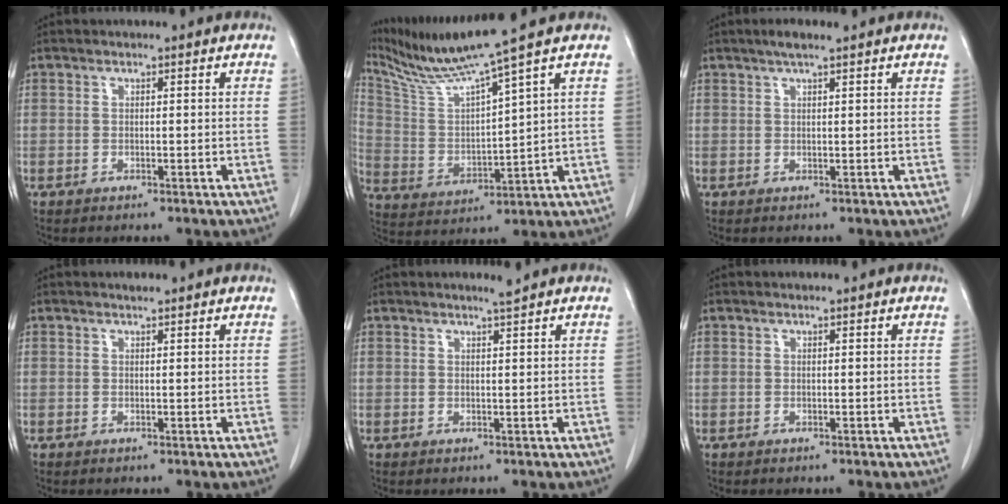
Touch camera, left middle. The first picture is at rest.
{"total": 10.9, "force": [9.1, -2.9, 5.3], "torque": [-0.110, -0.011, 0.182]}
{"total": 2.3, "force": [1.6, 0.1, 1.6], "torque": [-0.036, 0.007, 0.029]}
{"total": 0.5, "force": [0.5, 0.1, 0.2], "torque": [-0.013, -0.001, 0.010]}
{"total": 1.0, "force": [0.9, -0.4, 0.3], "torque": [-0.017, -0.010, 0.019]}
{"total": 0.0}